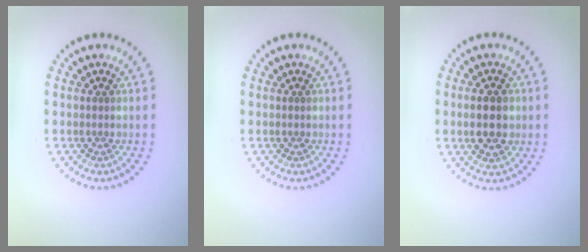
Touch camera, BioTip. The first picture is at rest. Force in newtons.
{"total": 0.0}
{"total": 4.3, "press": 4.3, "slide": 0.4}